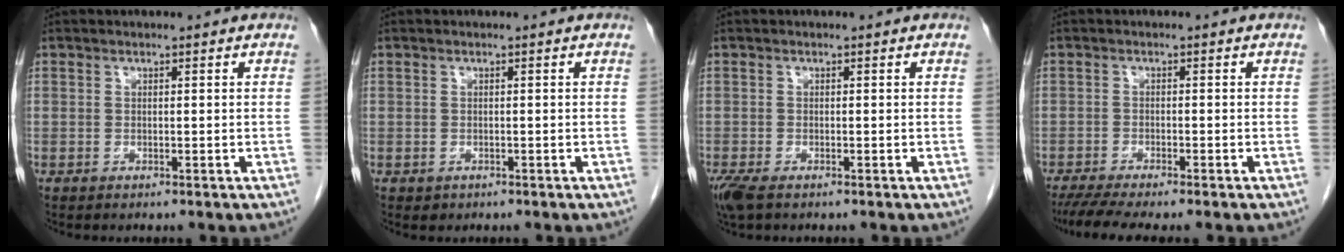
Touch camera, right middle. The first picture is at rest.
{"total": 0.9, "force": [-0.4, 0.7, 0.2], "torque": [-0.005, 0.003, 0.001]}
{"total": 3.7, "force": [-2.4, 1.4, 2.4], "torque": [-0.058, -0.013, -0.042]}
{"total": 6.2, "force": [-5.1, -0.1, 3.4], "torque": [-0.050, -0.013, -0.083]}